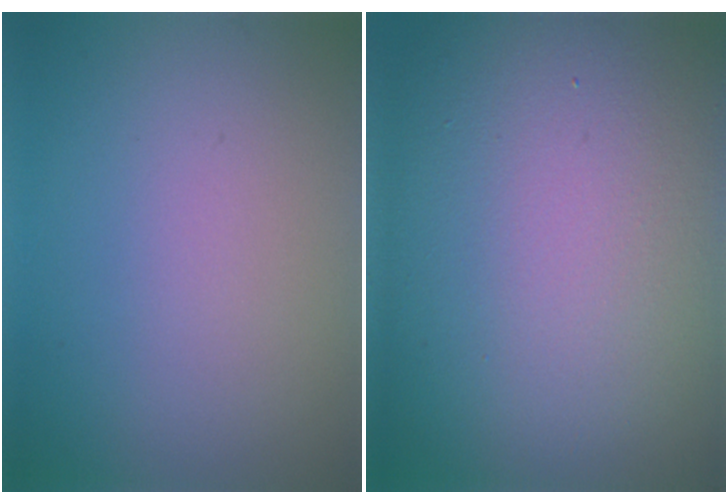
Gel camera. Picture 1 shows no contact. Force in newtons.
{"total": 19.5, "press": 19.5, "slide": 0.9}